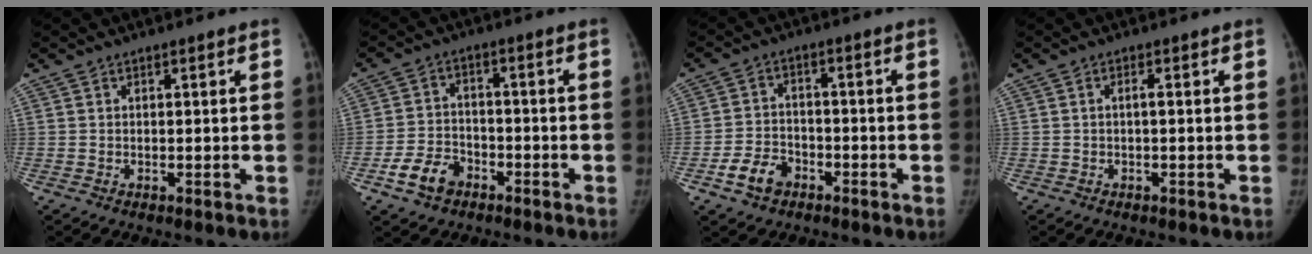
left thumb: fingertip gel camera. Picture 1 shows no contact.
{"total": 7.2, "force": [-4.1, 5.0, 3.2], "torque": [-0.048, 0.026, -0.073]}
{"total": 6.4, "force": [-3.6, 4.5, 2.8], "torque": [-0.042, 0.024, -0.062]}
{"total": 0.9, "force": [-0.2, 0.2, 0.9], "torque": [-0.017, 0.004, -0.004]}